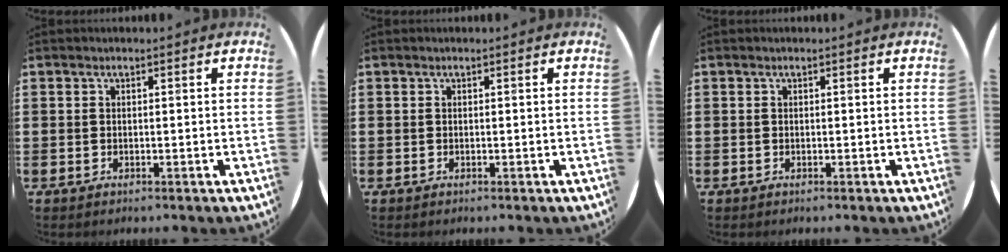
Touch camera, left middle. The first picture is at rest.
{"total": 0.0}
{"total": 0.0}